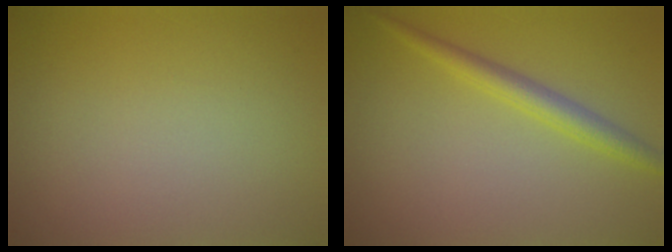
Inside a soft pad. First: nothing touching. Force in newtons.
{"total": 2.6, "press": 2.6, "slide": 0.0}